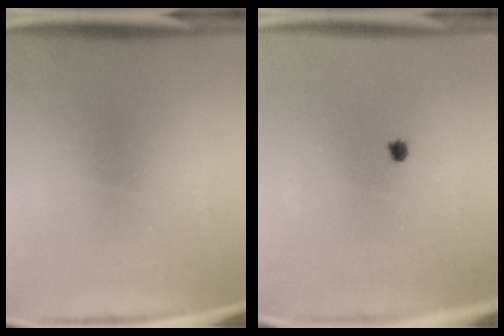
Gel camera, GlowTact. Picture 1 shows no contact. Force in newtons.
{"total": 0.6}